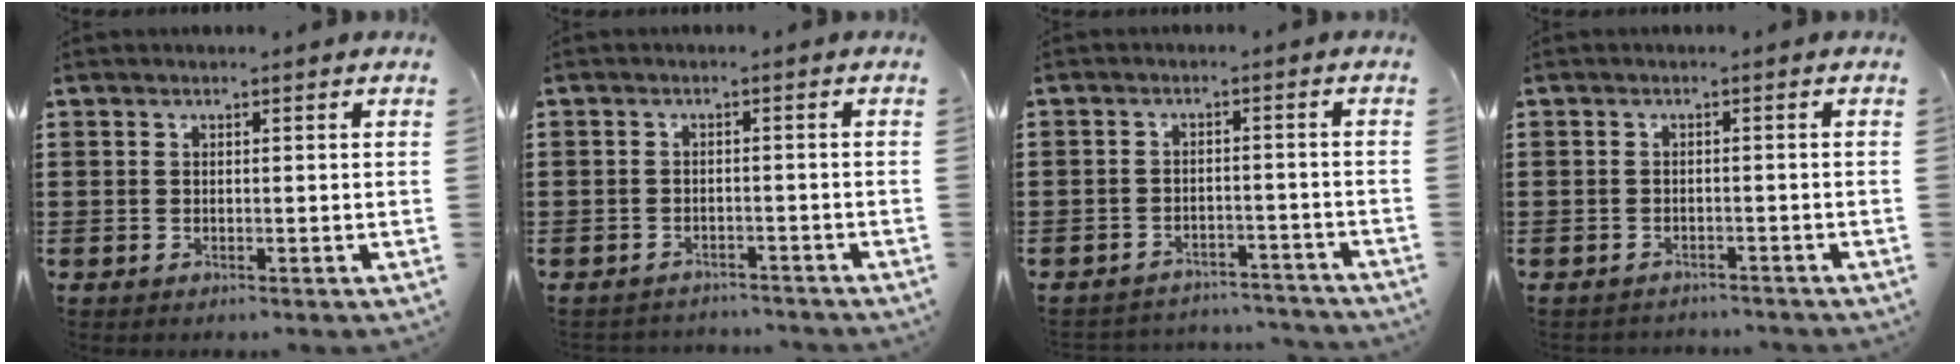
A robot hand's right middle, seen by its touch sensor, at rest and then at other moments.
{"total": 2.0, "force": [-2.0, 0.4, -0.4], "torque": [0.000, 0.002, -0.047]}
{"total": 3.5, "force": [-3.5, 0.5, -0.3], "torque": [-0.001, 0.002, -0.077]}
{"total": 1.5, "force": [-1.4, 0.3, -0.2], "torque": [-0.001, 0.003, -0.033]}